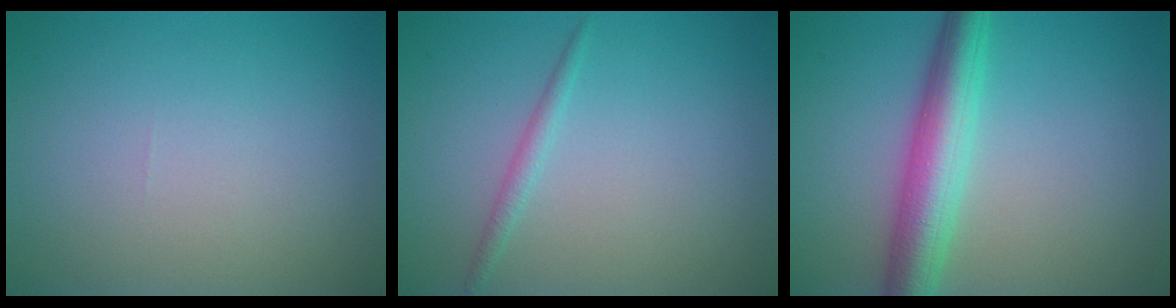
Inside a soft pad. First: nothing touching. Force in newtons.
{"total": 1.1, "press": 1.1, "slide": 0.0}
{"total": 5.7, "press": 5.7, "slide": 0.1}